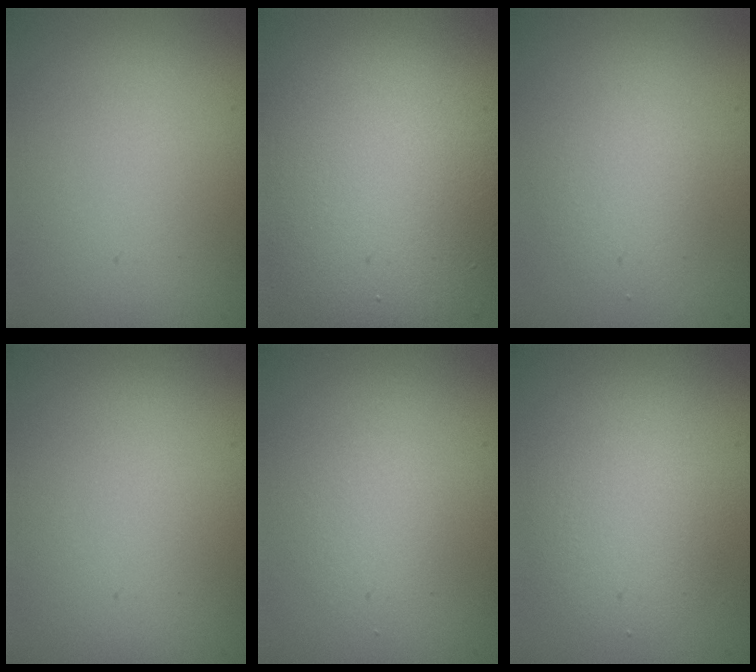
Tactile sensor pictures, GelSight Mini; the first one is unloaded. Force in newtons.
{"total": 10.8, "press": 10.8, "slide": 0.9}
{"total": 1.8, "press": 1.8, "slide": 0.0}
{"total": 0.0}
{"total": 1.5, "press": 1.4, "slide": 0.1}
{"total": 3.1, "press": 3.1, "slide": 0.1}